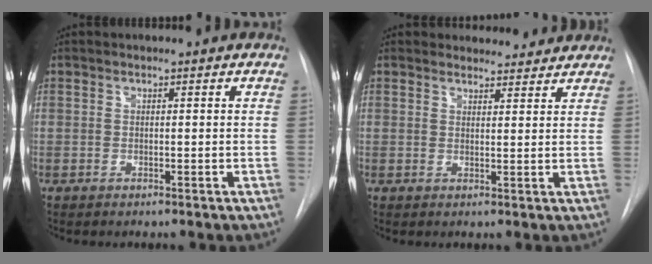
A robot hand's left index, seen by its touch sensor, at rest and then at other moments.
{"total": 5.1, "force": [4.8, 1.7, 0.2], "torque": [0.007, 0.003, 0.051]}